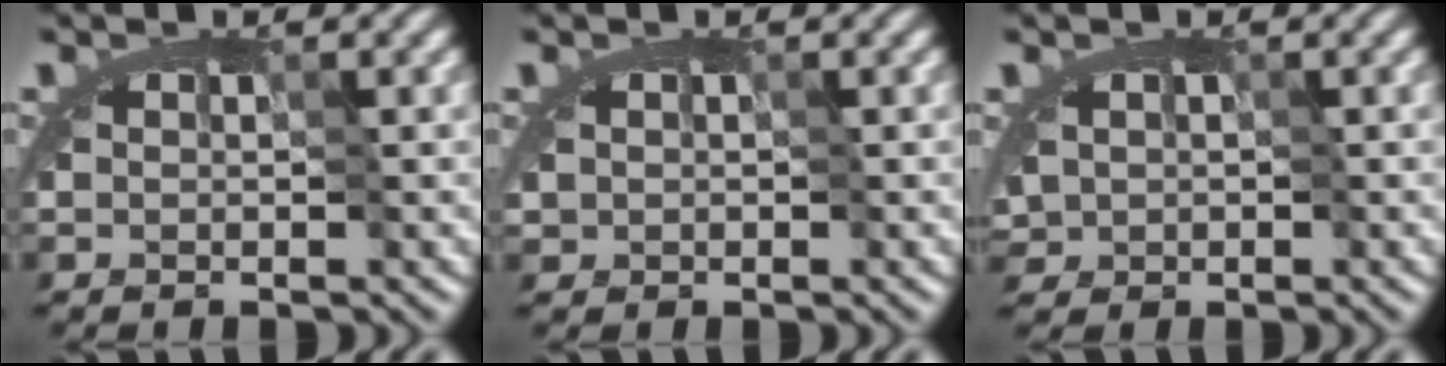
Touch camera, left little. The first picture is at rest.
{"total": 1.0, "force": [0.4, 0.8, 0.4], "torque": [-0.008, 0.001, 0.005]}
{"total": 1.8, "force": [-0.1, 1.4, 1.0], "torque": [-0.019, 0.005, 0.001]}